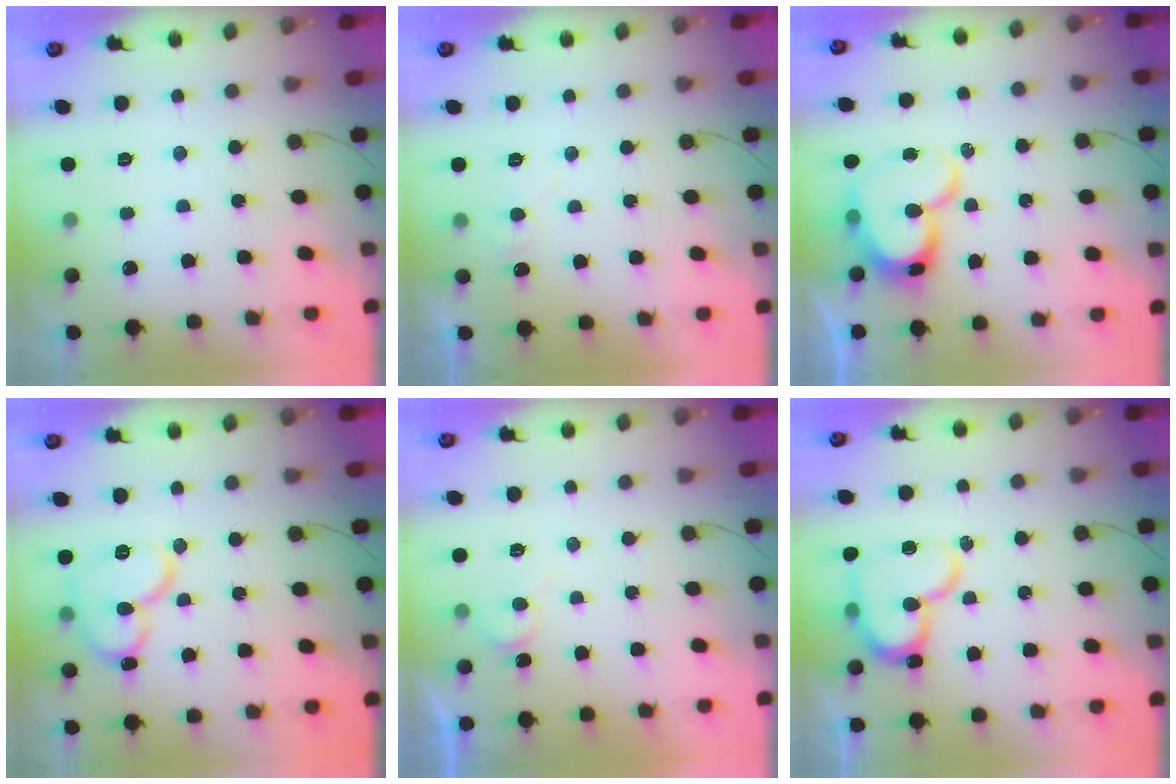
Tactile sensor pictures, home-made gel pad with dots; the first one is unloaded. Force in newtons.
{"total": 4.5, "press": 4.4, "slide": 0.5}
{"total": 16.5, "press": 16.5, "slide": 1.1}
{"total": 13.3, "press": 13.2, "slide": 1.8}
{"total": 5.9, "press": 5.9, "slide": 0.6}
{"total": 15.6, "press": 15.5, "slide": 1.2}